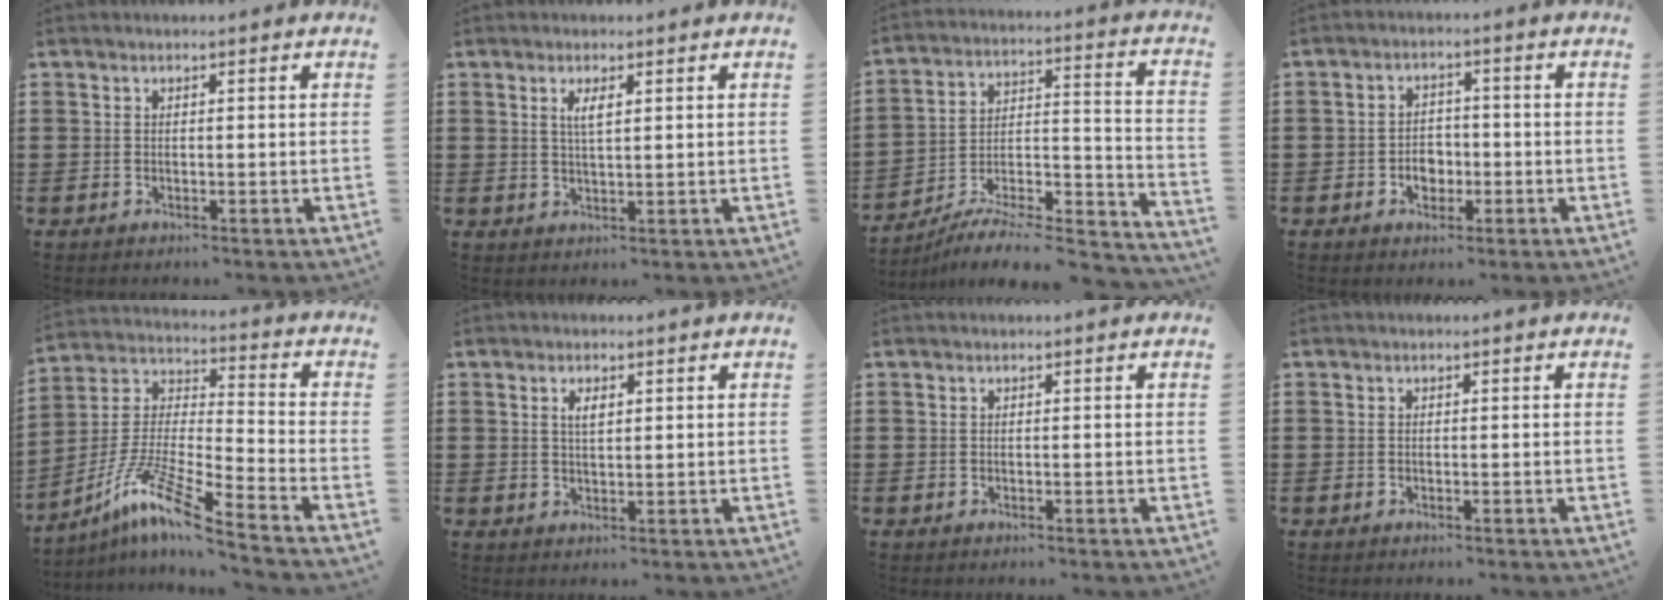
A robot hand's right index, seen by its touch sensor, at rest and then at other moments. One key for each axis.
{"total": 2.4, "fx": 0.8, "fy": 0.5, "fz": 2.2, "tx": -0.045, "ty": 0.001, "tz": 0.012}
{"total": 7.2, "fx": -6.4, "fy": 1.1, "fz": 3.0, "tx": -0.037, "ty": 0.000, "tz": -0.125}
{"total": 3.4, "fx": -1.1, "fy": 2.6, "fz": 1.9, "tx": -0.034, "ty": -0.002, "tz": -0.023}
{"total": 11.1, "fx": -8.6, "fy": 0.0, "fz": 7.0, "tx": -0.162, "ty": -0.014, "tz": -0.179}
{"total": 2.0, "fx": 0.7, "fy": 0.7, "fz": 1.7, "tx": -0.037, "ty": 0.002, "tz": 0.011}
{"total": 0.0}
{"total": 0.0}